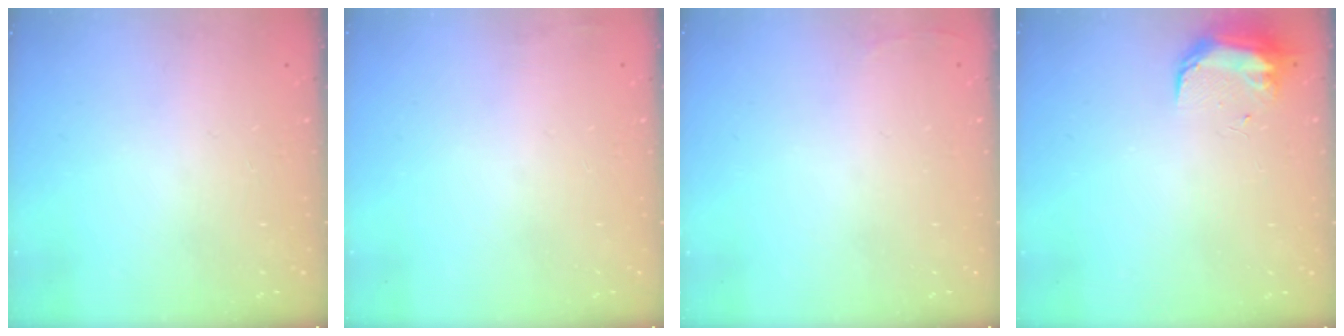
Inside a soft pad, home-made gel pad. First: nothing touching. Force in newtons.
{"total": 2.9, "press": 2.4, "slide": 1.6}
{"total": 2.5, "press": 2.4, "slide": 0.9}
{"total": 8.9, "press": 8.9, "slide": 0.8}